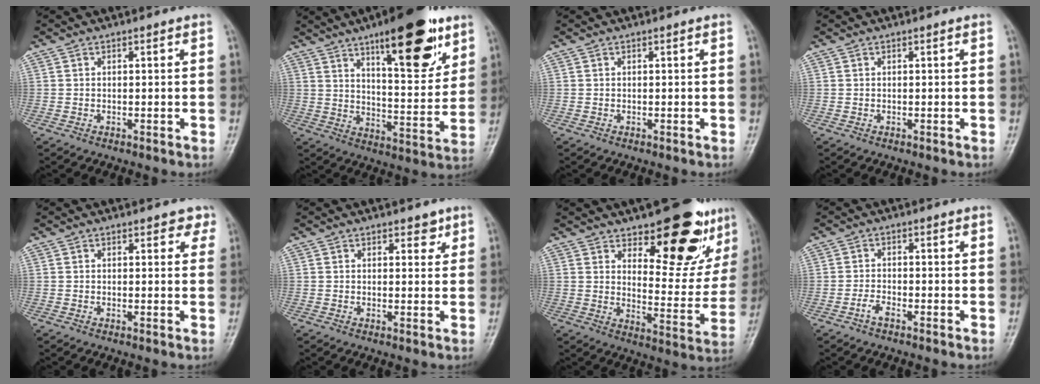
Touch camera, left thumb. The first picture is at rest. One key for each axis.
{"total": 19.2, "fx": 11.1, "fy": 6.3, "fz": 14.4, "tx": -0.167, "ty": -0.056, "tz": 0.169}
{"total": 0.0}
{"total": 0.0}
{"total": 2.4, "fx": 1.6, "fy": 1.5, "fz": 1.0, "tx": 0.016, "ty": -0.005, "tz": 0.011}
{"total": 2.5, "fx": 1.6, "fy": 1.5, "fz": 1.2, "tx": 0.002, "ty": -0.008, "tz": 0.020}
{"total": 18.2, "fx": 11.5, "fy": 7.3, "fz": 12.1, "tx": -0.103, "ty": -0.082, "tz": 0.165}
{"total": 2.1, "fx": -1.5, "fy": 0.8, "fz": 1.3, "tx": -0.029, "ty": 0.009, "tz": -0.031}